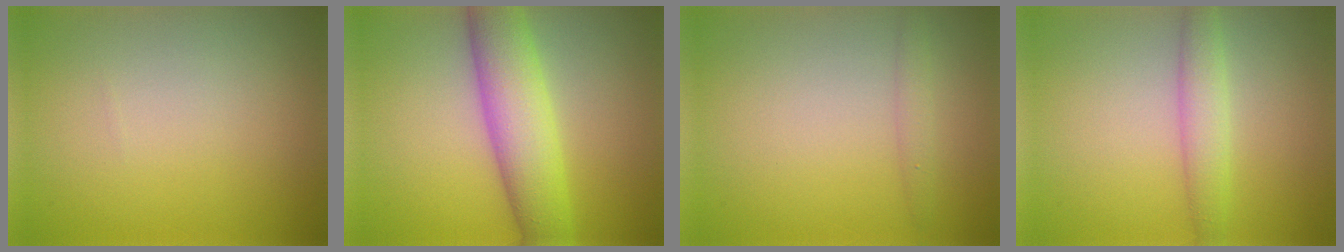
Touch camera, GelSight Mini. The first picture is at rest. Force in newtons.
{"total": 6.8, "press": 6.8, "slide": 0.2}
{"total": 1.1, "press": 1.0, "slide": 0.1}
{"total": 2.8, "press": 2.8, "slide": 0.1}